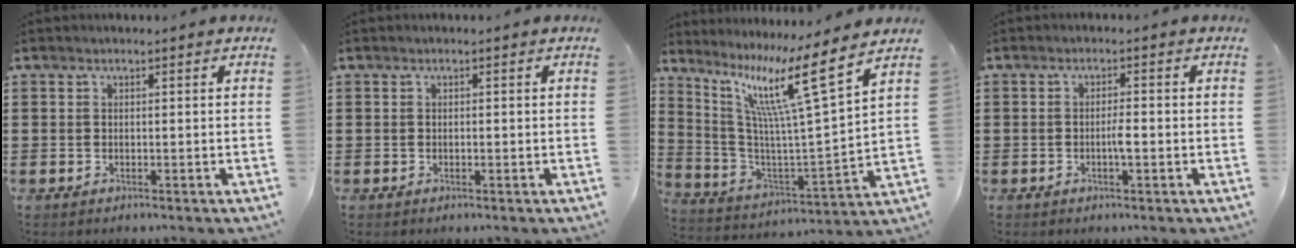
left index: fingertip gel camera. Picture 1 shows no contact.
{"total": 0.0}
{"total": 12.8, "force": [7.8, 0.1, 10.1], "torque": [-0.215, -0.047, 0.114]}
{"total": 2.2, "force": [-0.6, 0.5, 2.1], "torque": [-0.039, 0.003, -0.012]}